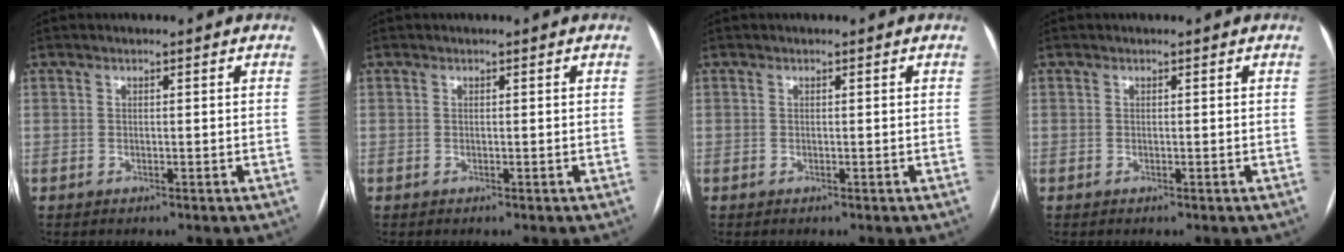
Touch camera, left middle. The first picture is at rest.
{"total": 0.0}
{"total": 0.0}
{"total": 0.0}